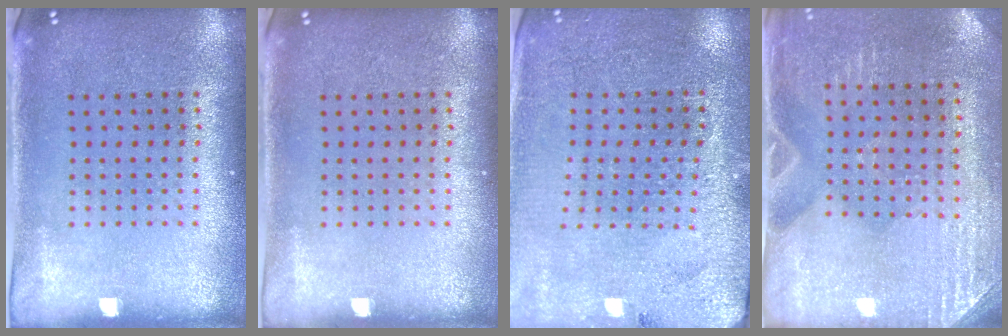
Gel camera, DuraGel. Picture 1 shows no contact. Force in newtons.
{"total": 0.0}
{"total": 2.8, "press": 2.8, "slide": 0.3}
{"total": 2.8, "press": 2.6, "slide": 1.0}